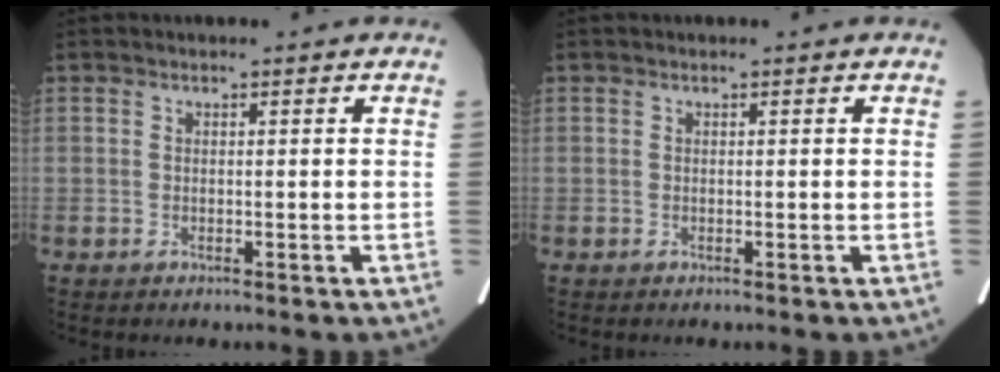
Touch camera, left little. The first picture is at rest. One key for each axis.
{"total": 0.0}